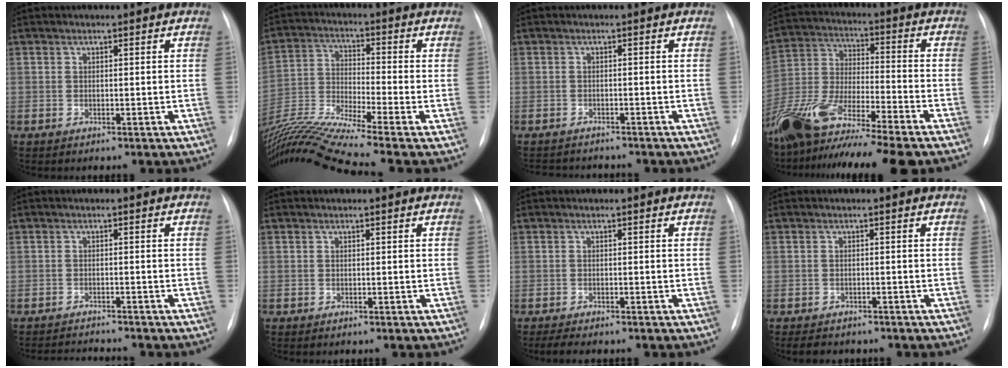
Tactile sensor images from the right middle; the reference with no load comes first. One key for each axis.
{"total": 15.8, "fx": -13.5, "fy": -2.8, "fz": 7.7, "tx": -0.153, "ty": -0.016, "tz": -0.242}
{"total": 5.6, "fx": -5.3, "fy": 1.7, "fz": 1.0, "tx": -0.010, "ty": -0.001, "tz": -0.072}
{"total": 20.7, "fx": -16.6, "fy": 1.0, "fz": 12.4, "tx": -0.271, "ty": -0.039, "tz": -0.301}
{"total": 4.2, "fx": -4.1, "fy": -0.5, "fz": 0.5, "tx": -0.007, "ty": -0.013, "tz": -0.064}
{"total": 0.0}
{"total": 3.0, "fx": -2.4, "fy": 0.8, "fz": 1.5, "tx": -0.027, "ty": -0.008, "tz": -0.030}
{"total": 4.6, "fx": -4.0, "fy": 1.3, "fz": 1.7, "tx": -0.029, "ty": -0.009, "tz": -0.057}